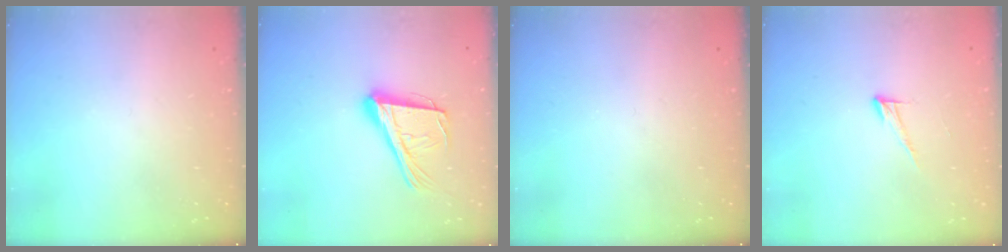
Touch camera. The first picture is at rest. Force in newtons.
{"total": 19.5, "press": 19.1, "slide": 3.9}
{"total": 0.0}
{"total": 6.5, "press": 6.5, "slide": 0.4}